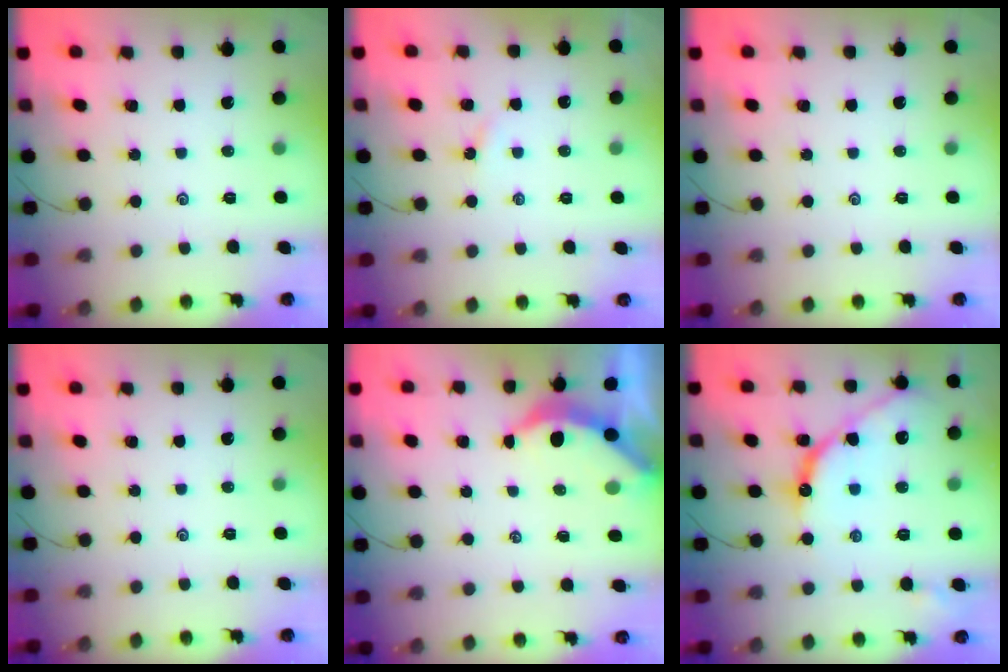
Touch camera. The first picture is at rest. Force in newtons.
{"total": 1.4, "press": 1.4, "slide": 0.2}
{"total": 0.0}
{"total": 0.0}
{"total": 3.8, "press": 3.7, "slide": 0.5}
{"total": 11.5, "press": 11.5, "slide": 0.8}